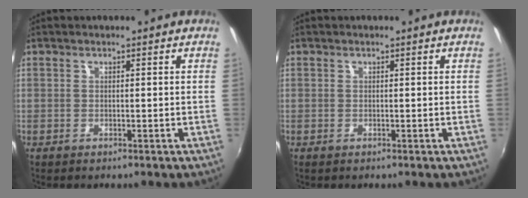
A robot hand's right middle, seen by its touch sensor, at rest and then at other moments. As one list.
[{"total": 0.0}]